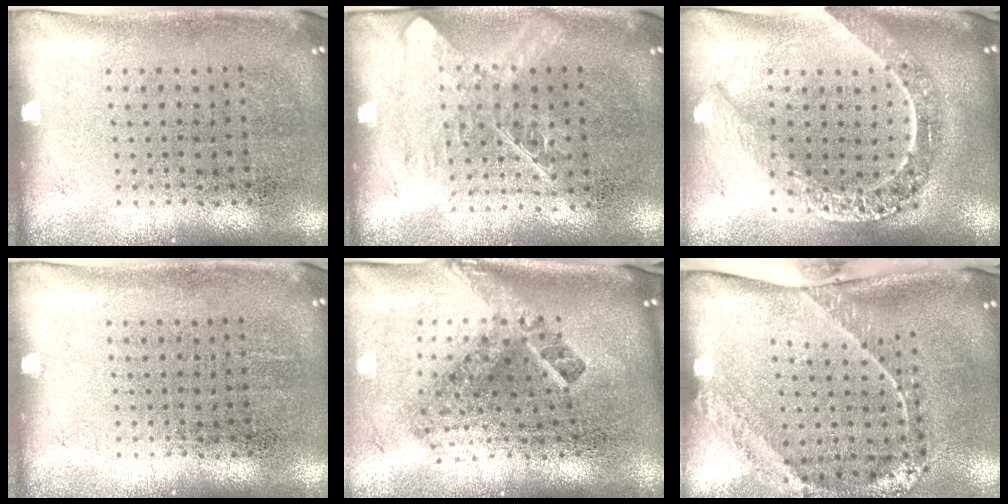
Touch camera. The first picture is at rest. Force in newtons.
{"total": 1.6, "press": 1.4, "slide": 0.8}
{"total": 2.4, "press": 2.0, "slide": 1.3}
{"total": 0.0}
{"total": 2.8, "press": 1.7, "slide": 2.2}
{"total": 2.7, "press": 1.8, "slide": 2.0}